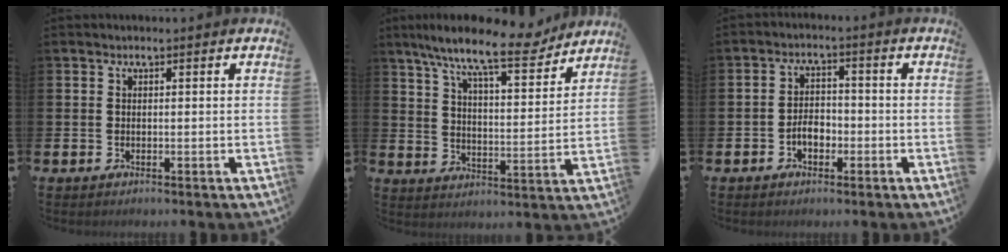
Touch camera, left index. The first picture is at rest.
{"total": 11.2, "force": [9.5, 1.8, 5.7], "torque": [-0.123, -0.055, 0.157]}
{"total": 3.3, "force": [-1.3, 2.0, 2.2], "torque": [-0.030, 0.001, -0.030]}